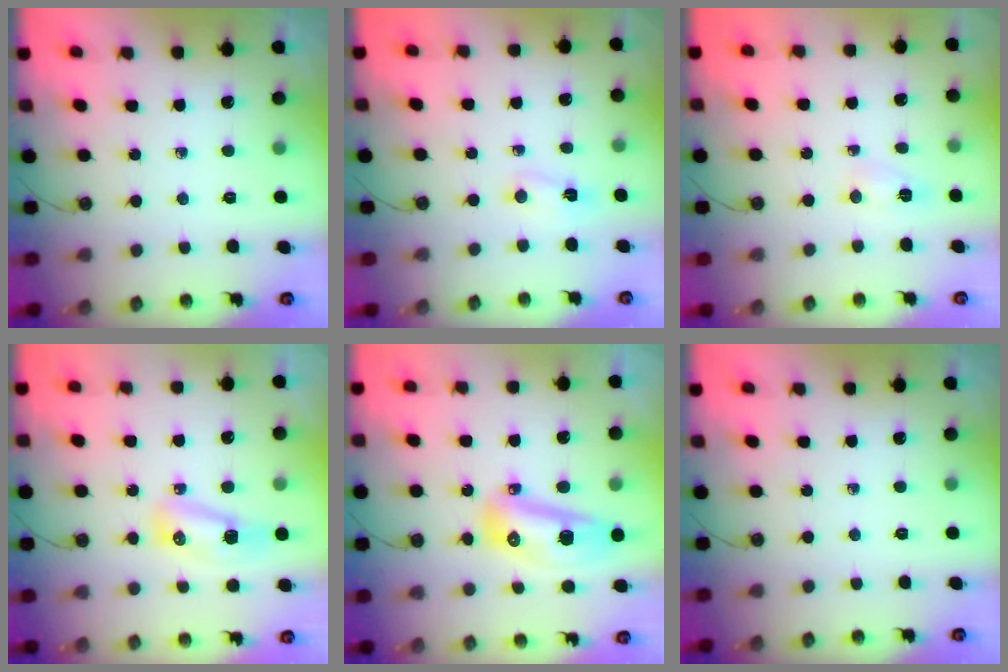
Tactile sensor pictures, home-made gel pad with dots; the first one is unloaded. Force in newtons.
{"total": 2.1, "press": 2.1, "slide": 0.4}
{"total": 2.7, "press": 2.7, "slide": 0.4}
{"total": 14.0, "press": 10.2, "slide": 9.5}
{"total": 12.6, "press": 12.5, "slide": 1.6}
{"total": 0.0}